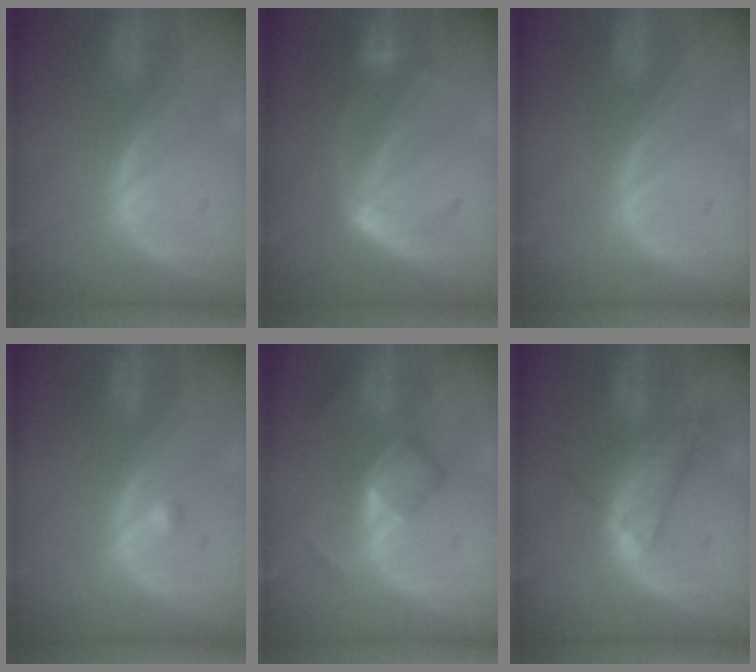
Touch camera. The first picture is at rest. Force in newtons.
{"total": 5.1, "press": 5.0, "slide": 0.7}
{"total": 0.0}
{"total": 0.8, "press": 0.8, "slide": 0.2}
{"total": 5.1, "press": 4.8, "slide": 1.9}
{"total": 7.5, "press": 6.2, "slide": 4.3}